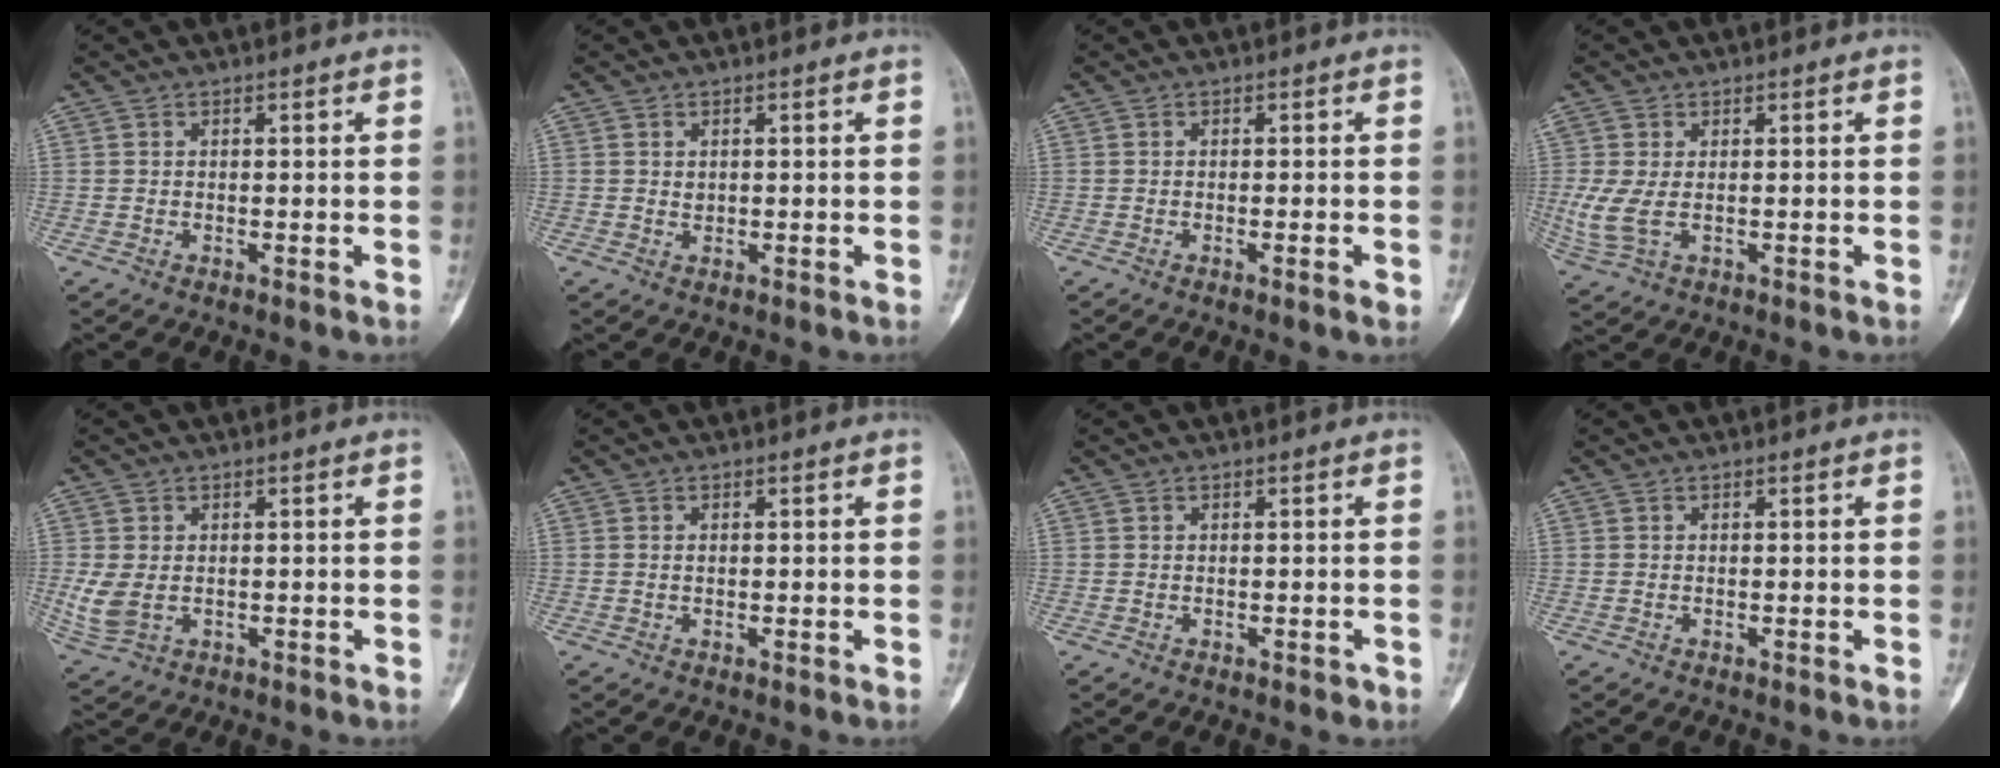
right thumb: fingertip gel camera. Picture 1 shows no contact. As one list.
[{"total": 0.9, "force": [0.3, 0.7, 0.5], "torque": [0.000, -0.001, 0.005]}, {"total": 1.7, "force": [-0.7, 0.2, 1.5], "torque": [-0.025, -0.002, -0.010]}, {"total": 5.3, "force": [-0.1, 2.9, 4.4], "torque": [-0.132, -0.001, 0.007]}, {"total": 5.2, "force": [-0.2, 3.6, 3.8], "torque": [-0.095, -0.004, 0.006]}, {"total": 0.8, "force": [0.2, 0.5, 0.6], "torque": [-0.008, 0.001, 0.003]}, {"total": 0.7, "force": [-0.3, 0.4, 0.4], "torque": [-0.003, 0.000, -0.003]}, {"total": 0.0}]